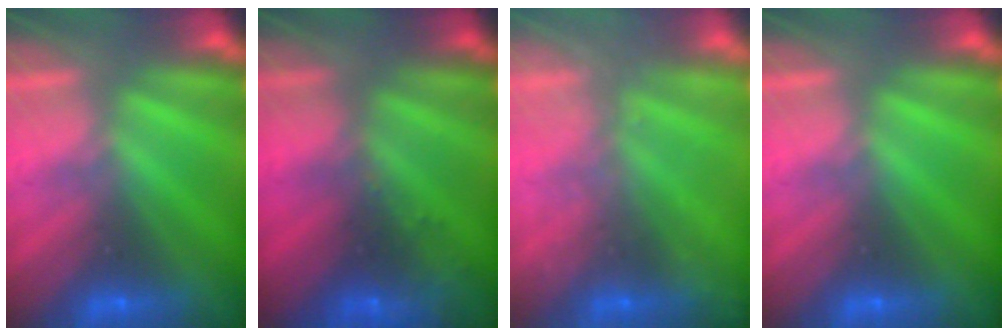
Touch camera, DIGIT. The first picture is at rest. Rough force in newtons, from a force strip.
{"total": 8.5}
{"total": 2.3}
{"total": 0.0}